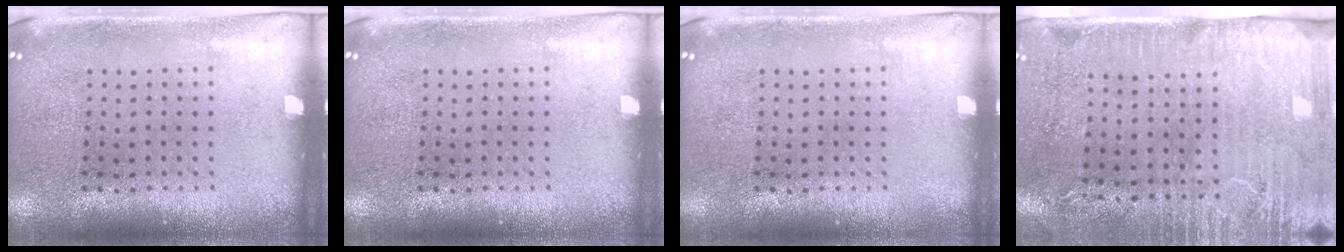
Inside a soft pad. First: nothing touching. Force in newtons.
{"total": 0.0}
{"total": 0.0}
{"total": 3.0, "press": 2.5, "slide": 1.7}